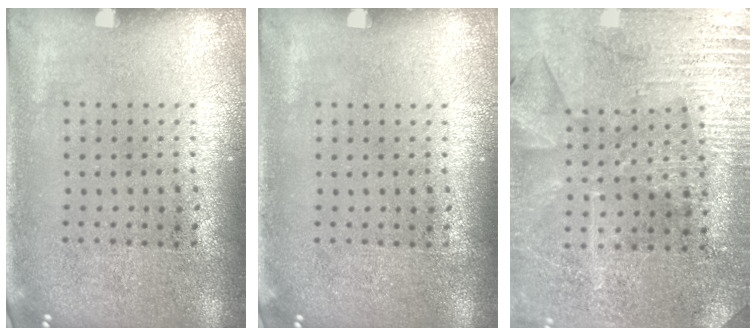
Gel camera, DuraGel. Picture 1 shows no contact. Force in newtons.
{"total": 0.0}
{"total": 2.9, "press": 2.8, "slide": 0.5}